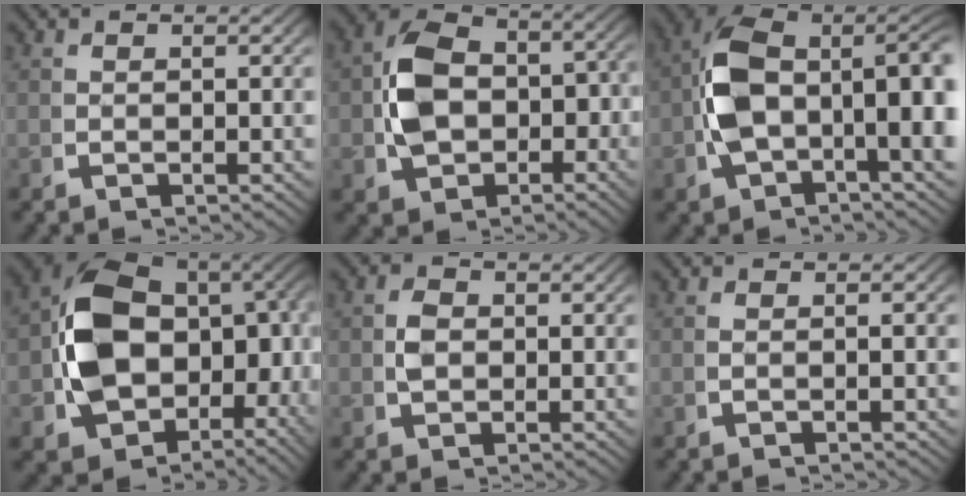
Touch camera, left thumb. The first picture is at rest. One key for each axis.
{"total": 9.9, "fx": -0.9, "fy": 7.6, "fz": 6.3, "tx": -0.138, "ty": -0.024, "tz": -0.002}
{"total": 13.8, "fx": -0.5, "fy": 9.1, "fz": 10.4, "tx": -0.190, "ty": -0.037, "tz": -0.002}
{"total": 20.4, "fx": -1.3, "fy": 14.4, "fz": 14.4, "tx": -0.293, "ty": -0.066, "tz": 0.008}
{"total": 2.1, "fx": 0.2, "fy": 1.6, "fz": 1.4, "tx": -0.031, "ty": -0.004, "tz": 0.004}
{"total": 0.7, "fx": -0.2, "fy": -0.3, "fz": 0.6, "tx": -0.017, "ty": -0.001, "tz": 0.000}